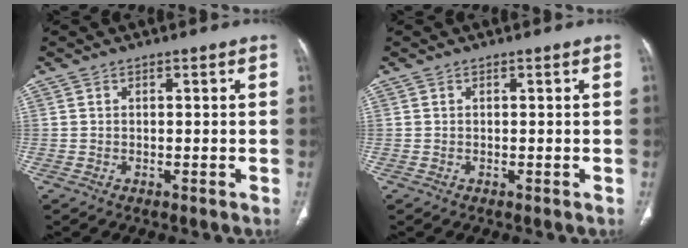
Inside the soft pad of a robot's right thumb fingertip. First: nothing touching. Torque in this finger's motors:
{"motor_torque": [0.06, 0.07, 0.23, -0.25, 0.04]}